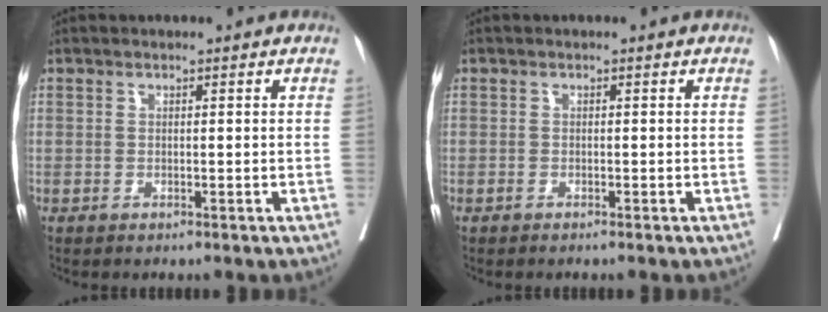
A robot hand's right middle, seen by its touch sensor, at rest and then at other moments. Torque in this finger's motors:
{"motor_torque": [-0.16, 0.03, -0.04, -0.01]}